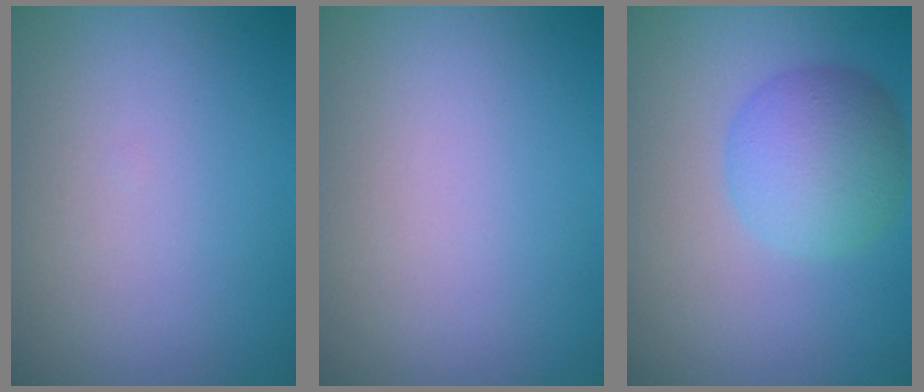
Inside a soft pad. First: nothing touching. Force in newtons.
{"total": 0.0}
{"total": 5.2, "press": 5.2, "slide": 0.1}